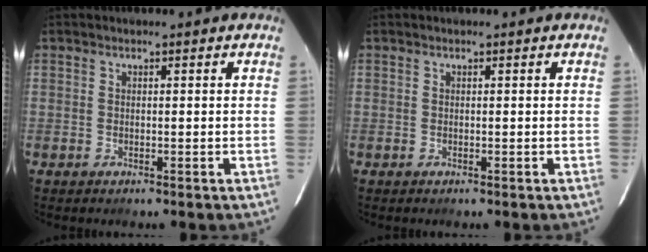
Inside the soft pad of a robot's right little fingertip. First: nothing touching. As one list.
[{"total": 0.0}]